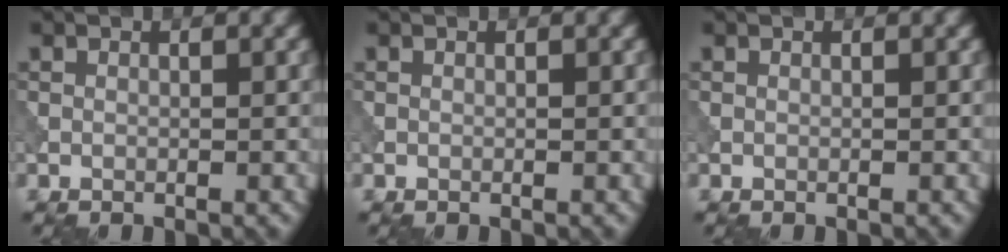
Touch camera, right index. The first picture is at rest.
{"total": 0.0}
{"total": 0.0}